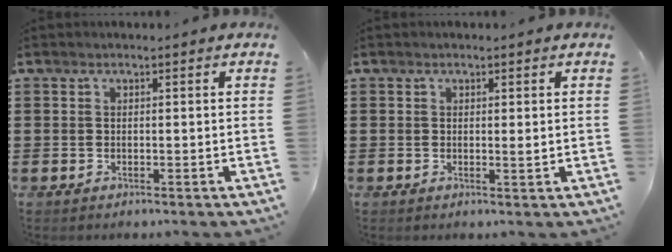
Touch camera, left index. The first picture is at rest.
{"total": 1.0, "force": [0.3, 0.3, 0.9], "torque": [-0.009, -0.001, 0.004]}